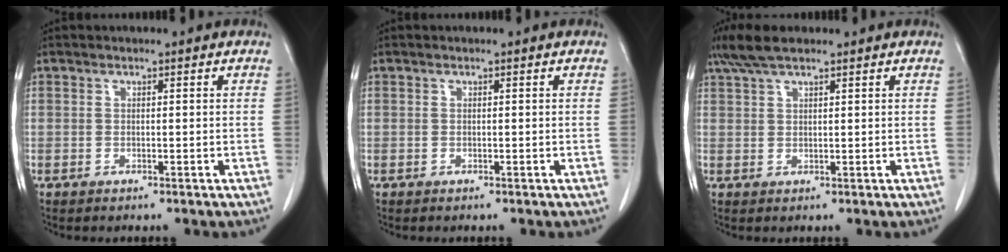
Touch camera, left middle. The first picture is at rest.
{"total": 0.0}
{"total": 4.9, "force": [3.7, 1.1, 2.9], "torque": [-0.066, 0.020, 0.074]}